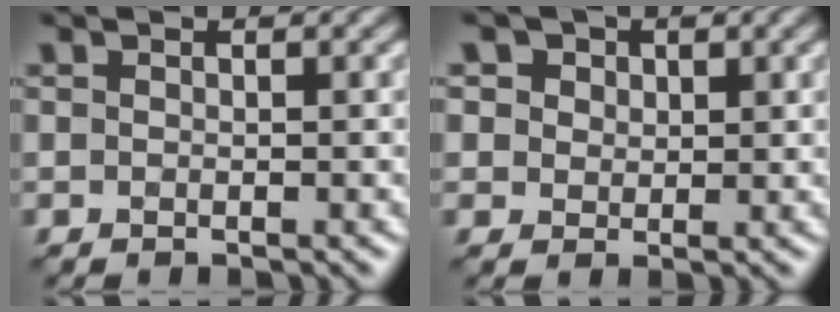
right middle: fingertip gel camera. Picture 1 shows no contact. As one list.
[{"total": 5.3, "force": [2.8, 4.0, 2.0], "torque": [-0.042, 0.013, 0.028]}]